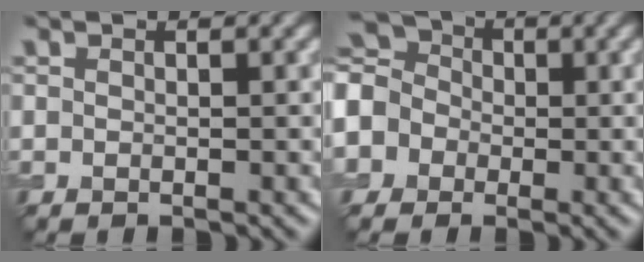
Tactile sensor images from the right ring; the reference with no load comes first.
{"total": 7.9, "force": [-1.9, 7.1, 2.8], "torque": [-0.079, 0.013, -0.064]}